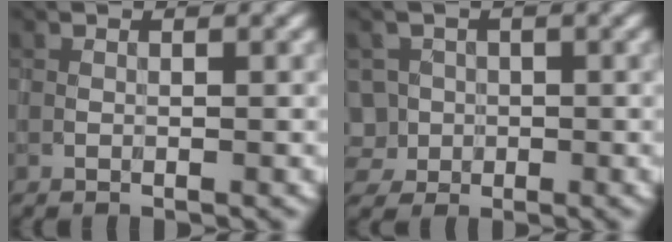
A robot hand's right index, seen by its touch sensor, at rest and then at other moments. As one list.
[{"total": 3.9, "force": [-1.3, 3.6, 0.8], "torque": [-0.004, 0.010, -0.027]}]